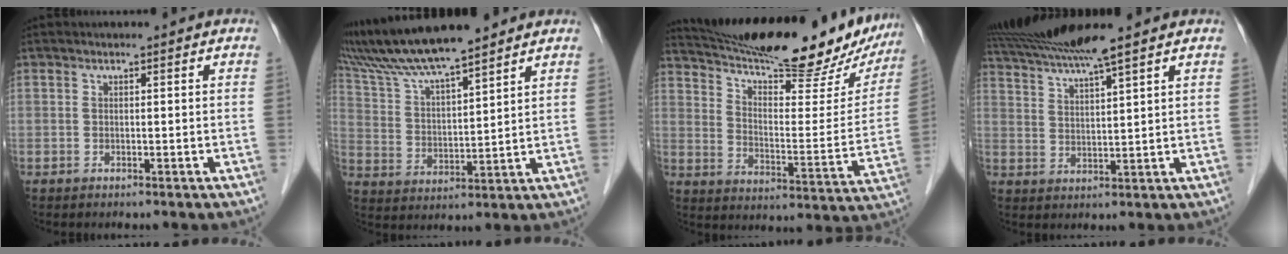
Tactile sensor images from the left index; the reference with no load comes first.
{"total": 13.5, "force": [11.9, 0.6, 6.4], "torque": [-0.124, 0.023, 0.223]}
{"total": 28.2, "force": [24.3, 5.0, 13.4], "torque": [-0.214, -0.034, 0.328]}
{"total": 10.0, "force": [8.5, -1.3, 5.1], "torque": [-0.094, 0.014, 0.147]}